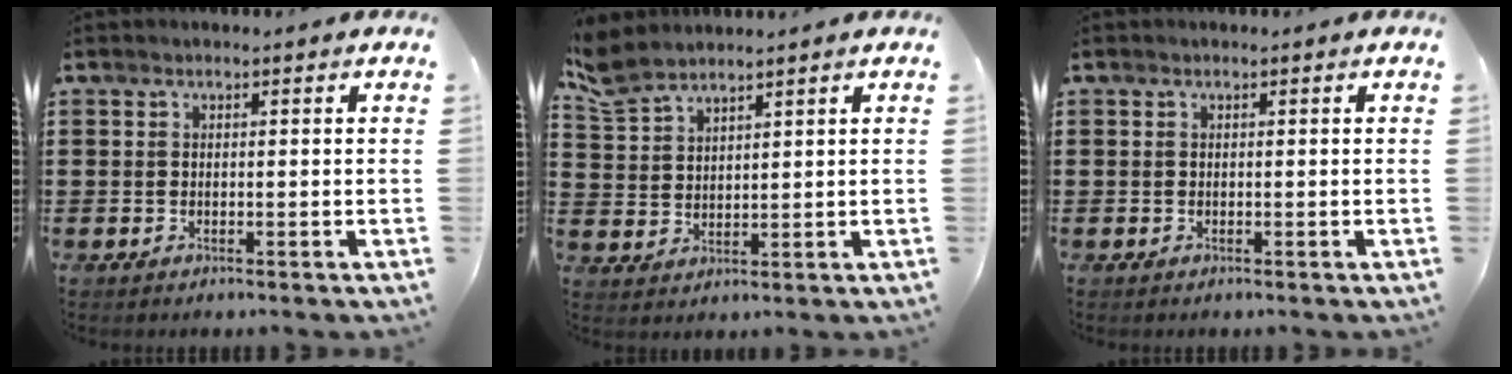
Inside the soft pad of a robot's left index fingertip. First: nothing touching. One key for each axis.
{"total": 4.4, "fx": 4.0, "fy": 1.3, "fz": 1.5, "tx": -0.046, "ty": -0.008, "tz": 0.074}
{"total": 0.0}